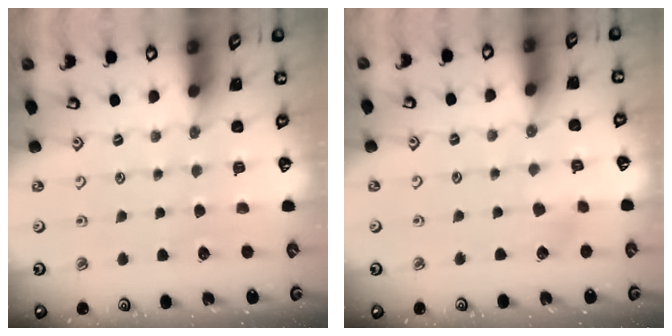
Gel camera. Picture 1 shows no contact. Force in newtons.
{"total": 4.4, "press": 4.3, "slide": 0.9}